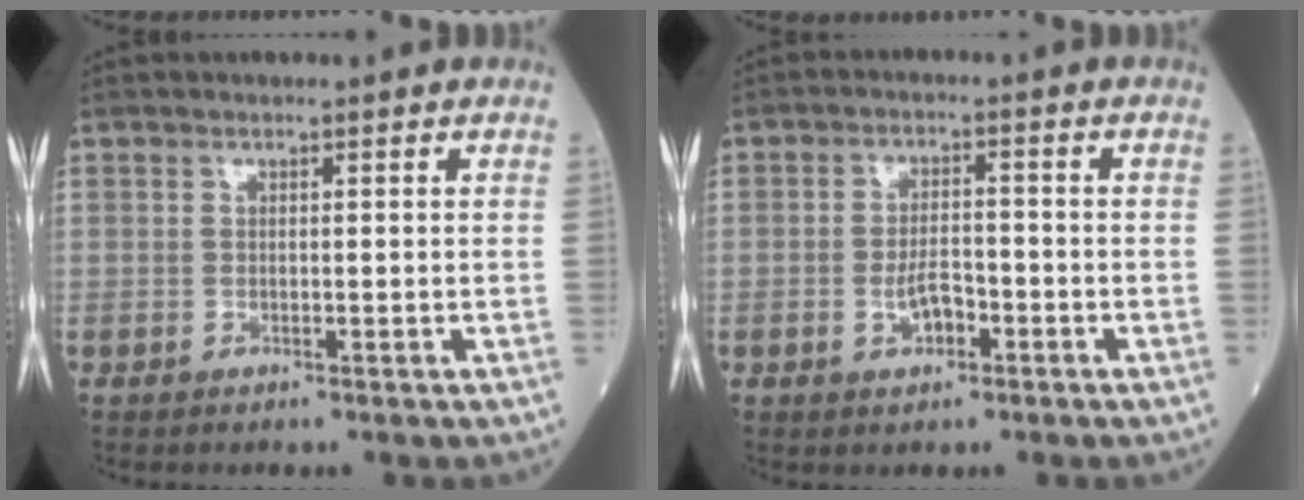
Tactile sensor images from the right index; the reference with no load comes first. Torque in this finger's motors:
{"motor_torque": [0.41, -0.23, 0.24, 0.07]}